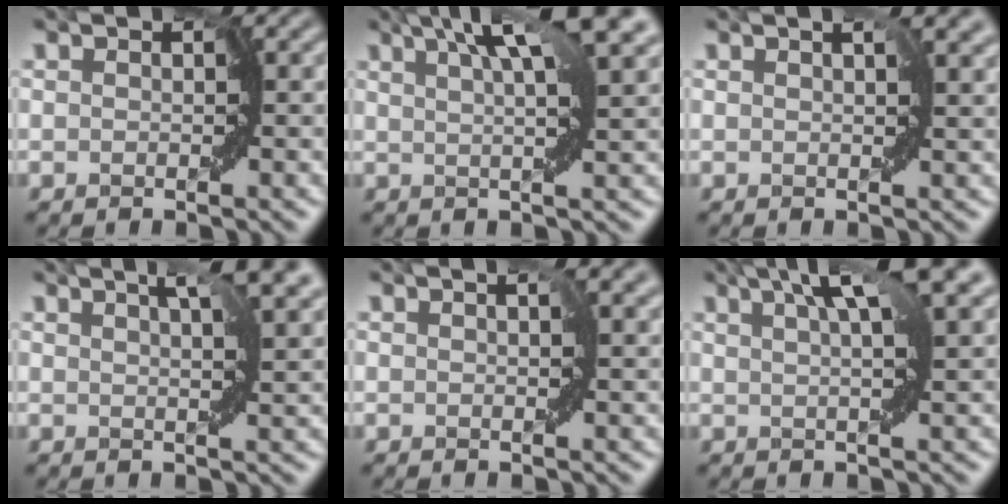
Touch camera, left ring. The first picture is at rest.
{"total": 7.6, "force": [4.5, 1.0, 6.0], "torque": [-0.071, 0.031, 0.065]}
{"total": 2.3, "force": [1.0, 0.8, 1.9], "torque": [-0.022, 0.003, 0.020]}
{"total": 4.5, "force": [2.9, 0.6, 3.3], "torque": [-0.046, 0.008, 0.046]}
{"total": 1.5, "force": [0.7, 0.4, 1.2], "torque": [-0.018, 0.001, 0.017]}
{"total": 6.2, "force": [3.6, 0.4, 5.0], "torque": [-0.066, 0.022, 0.061]}